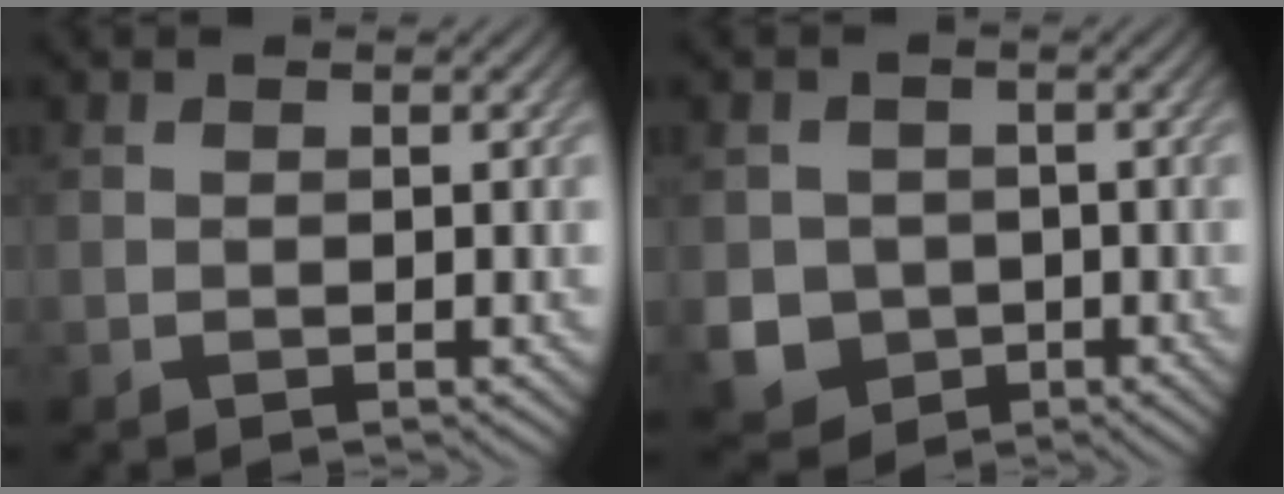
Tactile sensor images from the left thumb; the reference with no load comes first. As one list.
[{"total": 6.0, "force": [-1.6, 5.4, 1.9], "torque": [-0.050, -0.019, -0.045]}]